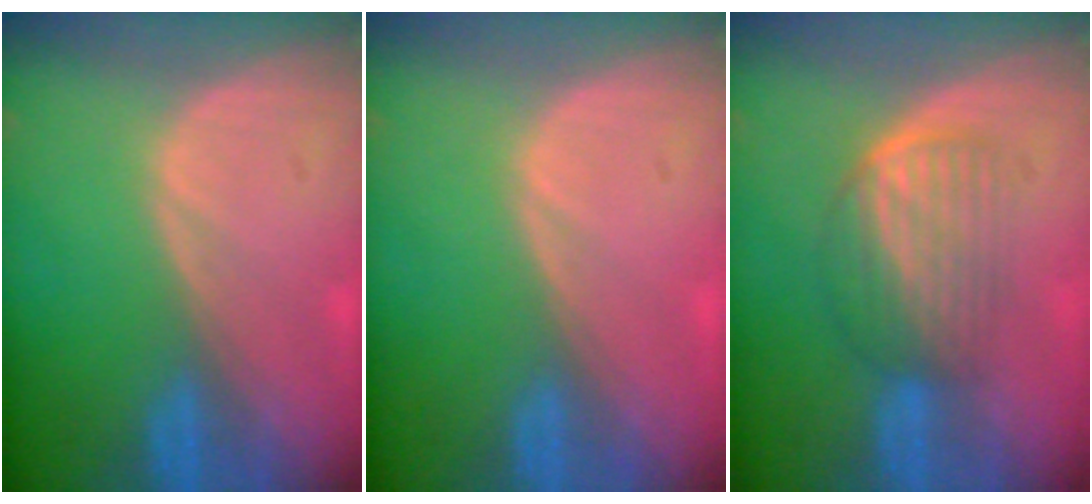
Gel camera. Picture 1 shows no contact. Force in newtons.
{"total": 0.6, "press": 0.1, "slide": 0.6}
{"total": 6.0, "press": 5.5, "slide": 2.3}